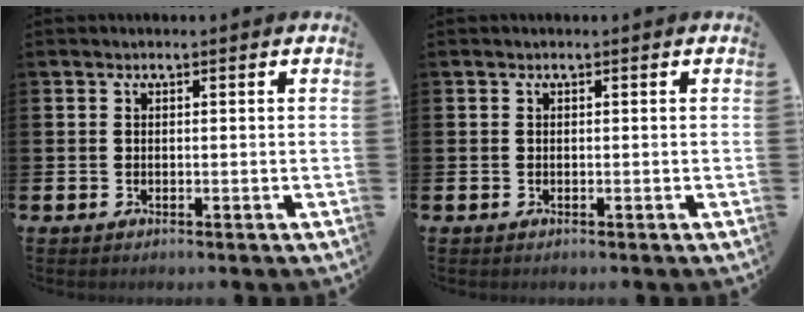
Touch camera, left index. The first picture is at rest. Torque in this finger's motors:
{"motor_torque": [0.00, 0.00, 0.00, 0.00]}